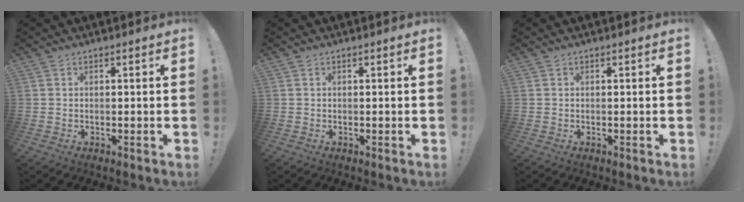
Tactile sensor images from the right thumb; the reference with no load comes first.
{"total": 0.0}
{"total": 0.0}